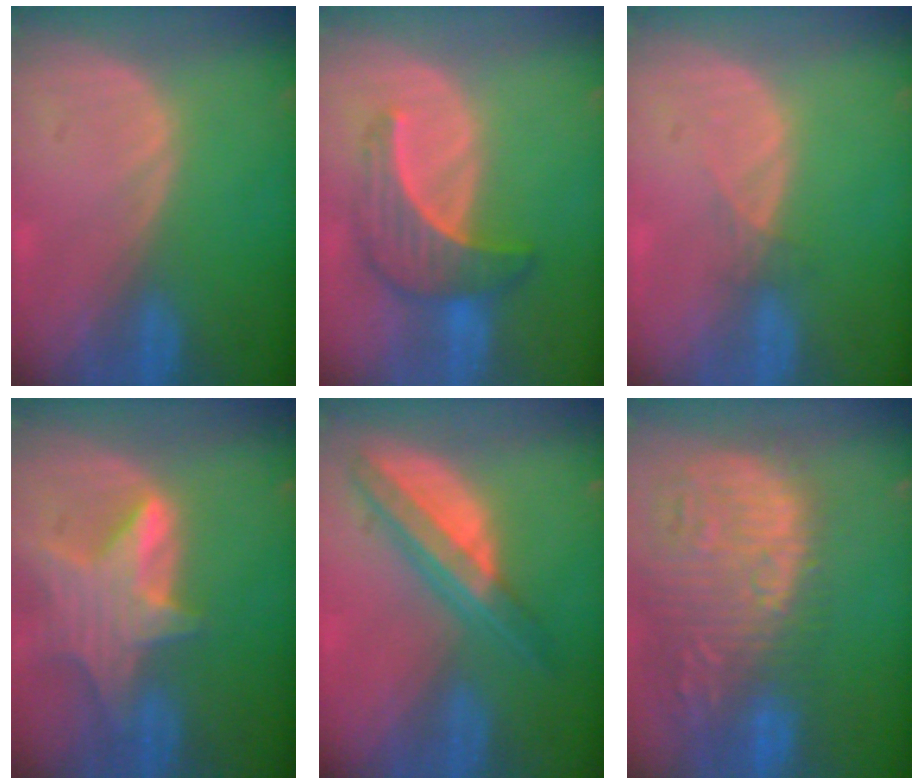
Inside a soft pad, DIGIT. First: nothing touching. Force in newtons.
{"total": 6.7, "press": 6.7, "slide": 0.7}
{"total": 1.1, "press": 1.1, "slide": 0.2}
{"total": 8.1, "press": 7.3, "slide": 3.6}
{"total": 7.6, "press": 6.4, "slide": 4.1}
{"total": 16.0, "press": 13.2, "slide": 9.0}